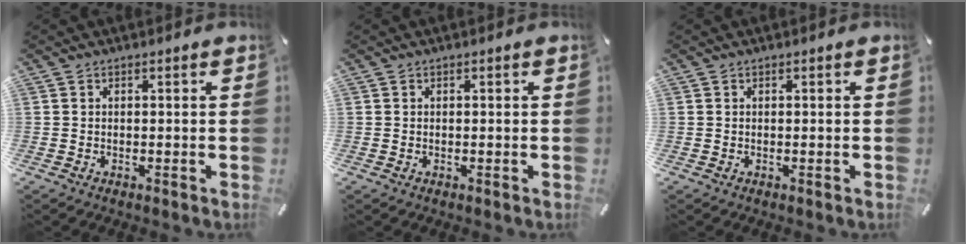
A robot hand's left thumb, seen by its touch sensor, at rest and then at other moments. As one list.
[{"total": 0.0}, {"total": 0.0}]